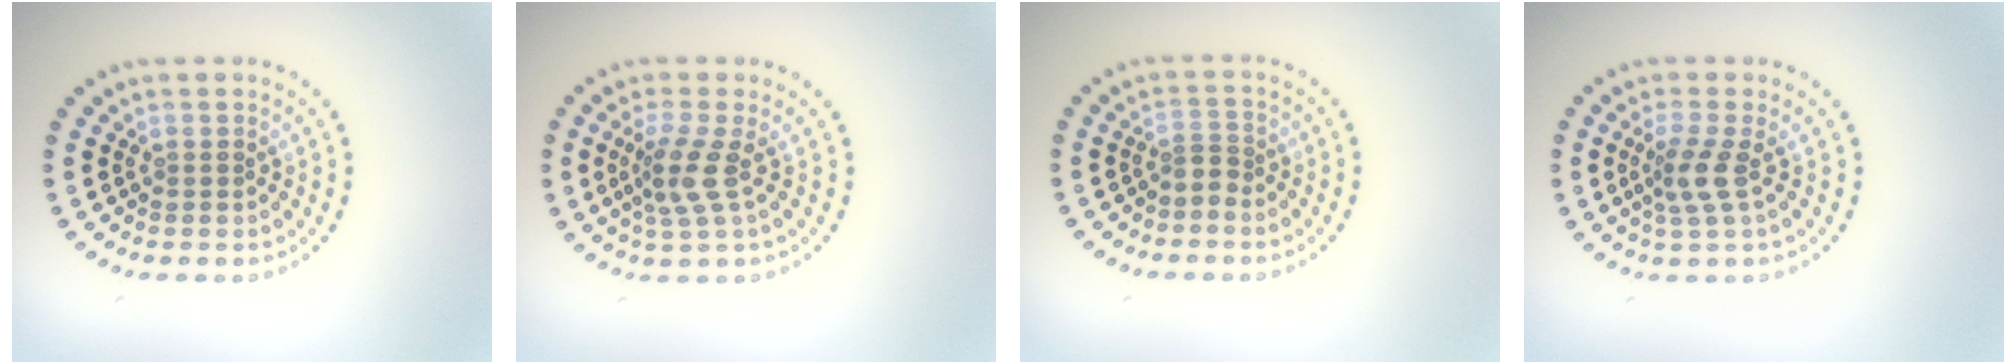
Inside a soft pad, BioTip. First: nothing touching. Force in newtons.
{"total": 2.9, "press": 2.2, "slide": 1.8}
{"total": 1.2, "press": 0.8, "slide": 0.9}
{"total": 2.4, "press": 1.8, "slide": 1.6}